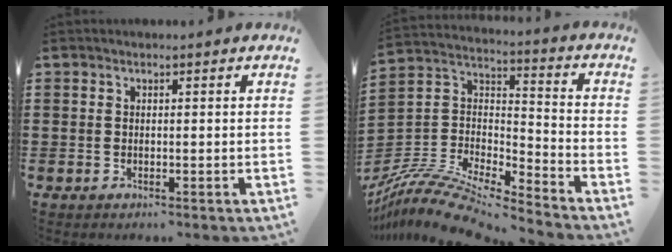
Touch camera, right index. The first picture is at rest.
{"total": 11.6, "force": [-10.3, 2.5, 4.8], "torque": [-0.105, 0.024, -0.208]}